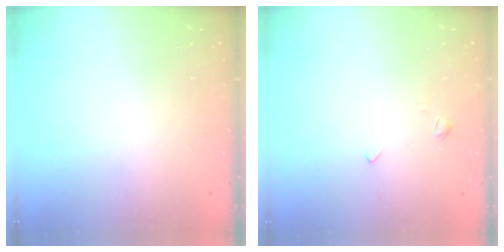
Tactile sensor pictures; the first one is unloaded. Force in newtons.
{"total": 2.2, "press": 2.2, "slide": 0.5}